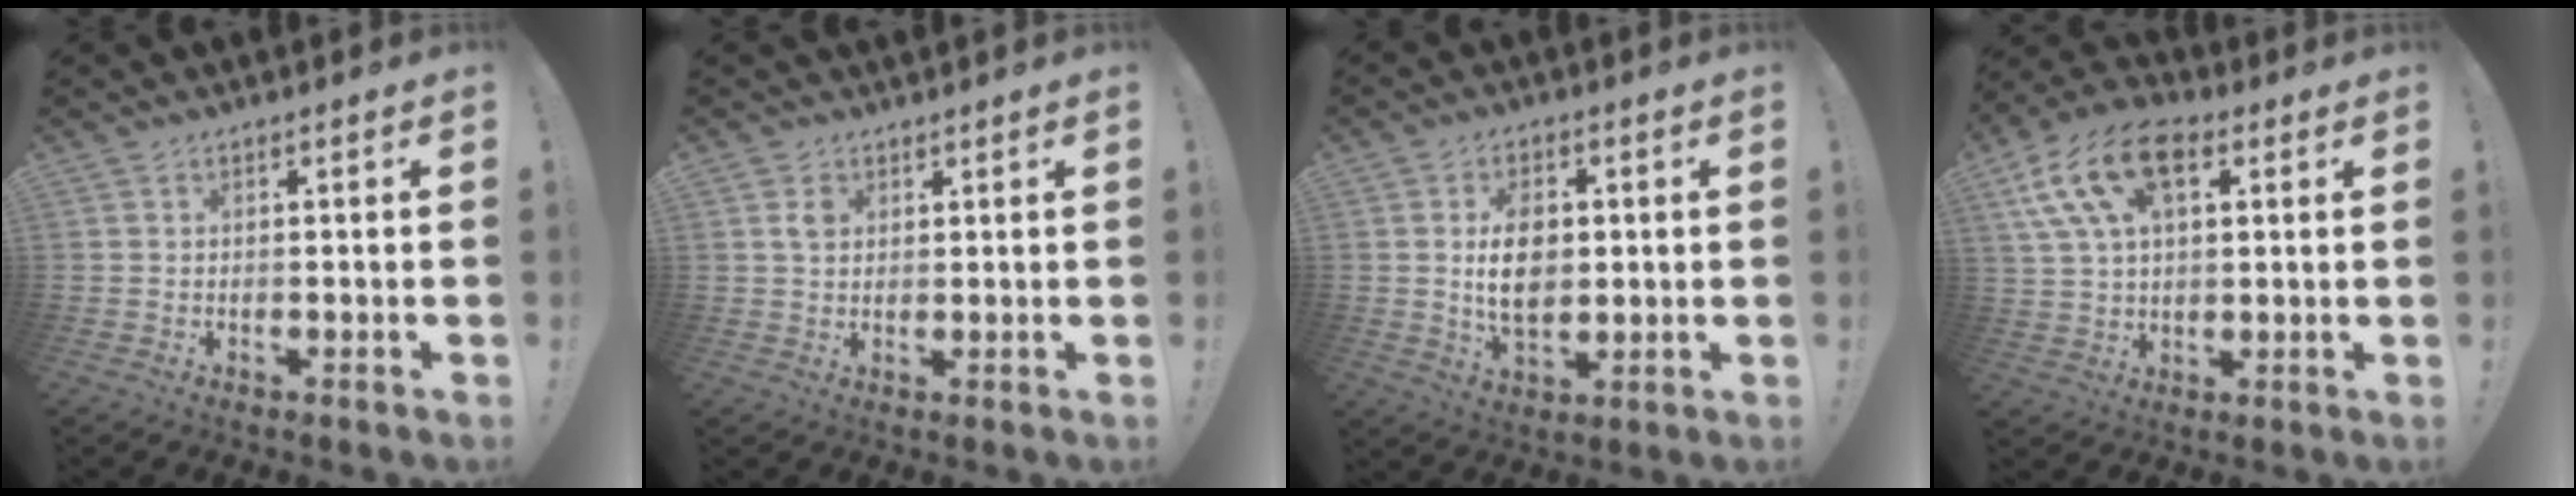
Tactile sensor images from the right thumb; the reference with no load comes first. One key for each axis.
{"total": 2.9, "fx": 1.9, "fy": 1.9, "fz": 1.1, "tx": -0.001, "ty": -0.013, "tz": 0.032}
{"total": 10.4, "fx": 0.9, "fy": 6.9, "fz": 7.8, "tx": -0.119, "ty": -0.006, "tz": 0.012}
{"total": 16.8, "fx": 6.8, "fy": 10.5, "fz": 11.2, "tx": -0.202, "ty": -0.018, "tz": 0.124}